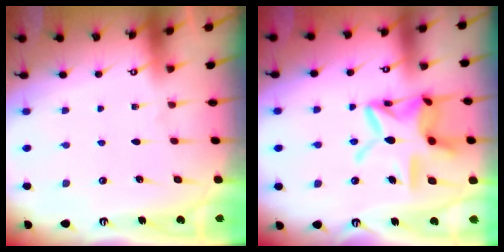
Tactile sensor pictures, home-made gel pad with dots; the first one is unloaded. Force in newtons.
{"total": 18.2, "press": 18.2, "slide": 1.6}